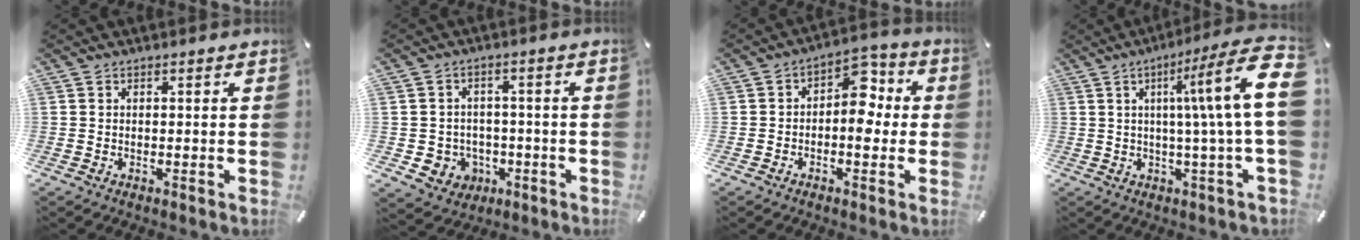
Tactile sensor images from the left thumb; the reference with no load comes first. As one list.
[{"total": 6.3, "force": [-1.1, 6.1, 1.1], "torque": [-0.020, 0.002, -0.015]}, {"total": 9.0, "force": [-0.2, 5.6, 7.0], "torque": [-0.089, -0.002, -0.008]}, {"total": 20.0, "force": [4.2, 1.7, 19.5], "torque": [-0.293, -0.032, 0.046]}]